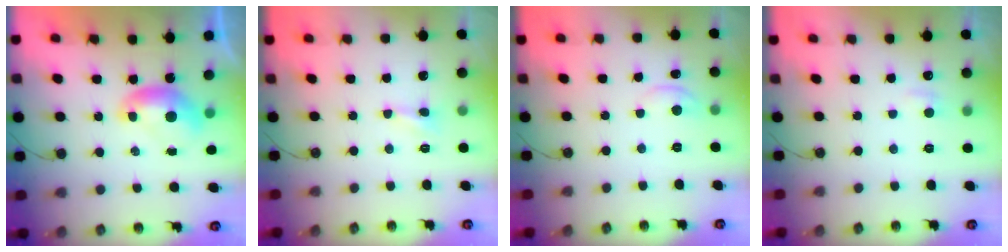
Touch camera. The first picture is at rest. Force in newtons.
{"total": 1.2, "press": 1.2, "slide": 0.5}
{"total": 1.3, "press": 1.2, "slide": 0.2}
{"total": 1.5, "press": 1.4, "slide": 0.5}